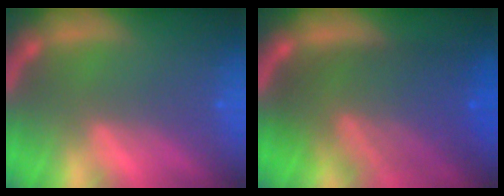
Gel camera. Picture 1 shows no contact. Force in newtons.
{"total": 10.1}